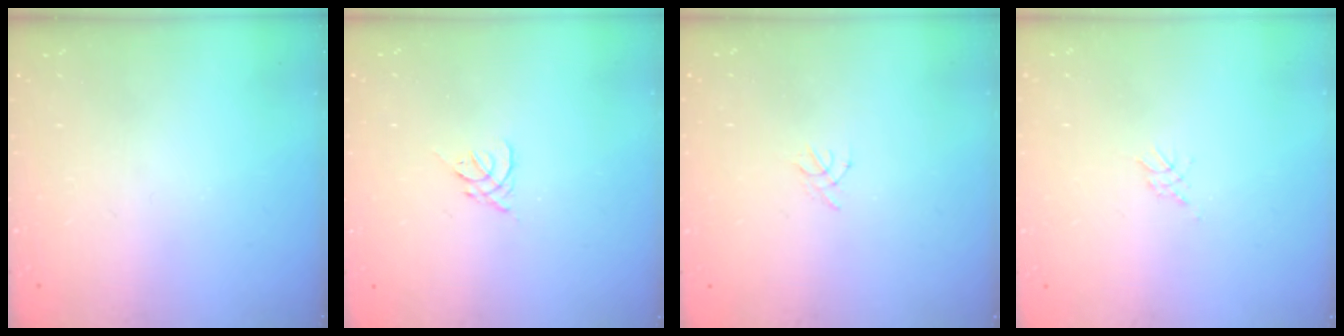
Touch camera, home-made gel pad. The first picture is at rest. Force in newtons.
{"total": 1.3, "press": 1.2, "slide": 0.6}
{"total": 1.3, "press": 1.2, "slide": 0.4}
{"total": 2.1, "press": 2.1, "slide": 0.5}